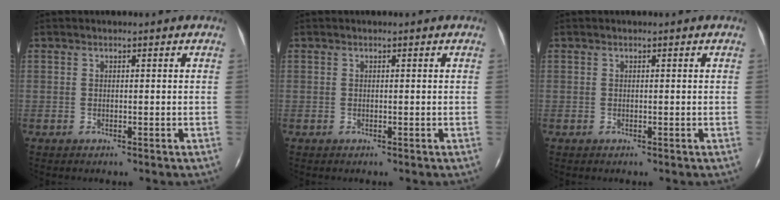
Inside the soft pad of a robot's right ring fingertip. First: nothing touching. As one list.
[{"total": 0.0}, {"total": 0.0}]